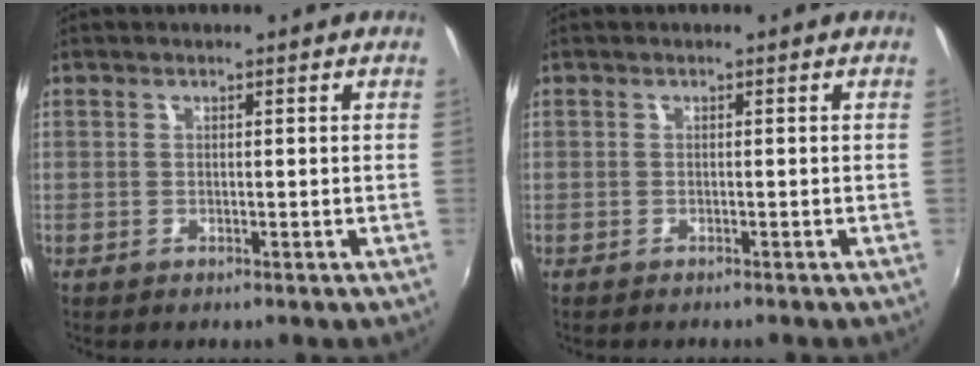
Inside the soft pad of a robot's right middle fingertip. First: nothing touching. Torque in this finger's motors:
{"motor_torque": [0.01, -0.25, 0.01, 0.01]}